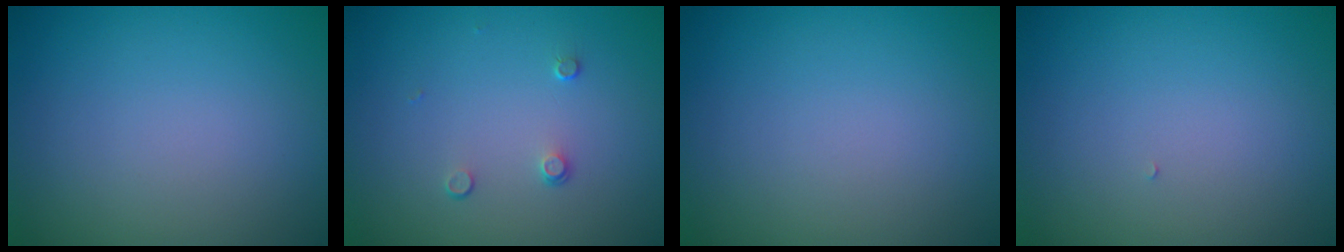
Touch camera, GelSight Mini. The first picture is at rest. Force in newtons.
{"total": 0.9, "press": 0.6, "slide": 0.6}
{"total": 0.0}
{"total": 0.0}